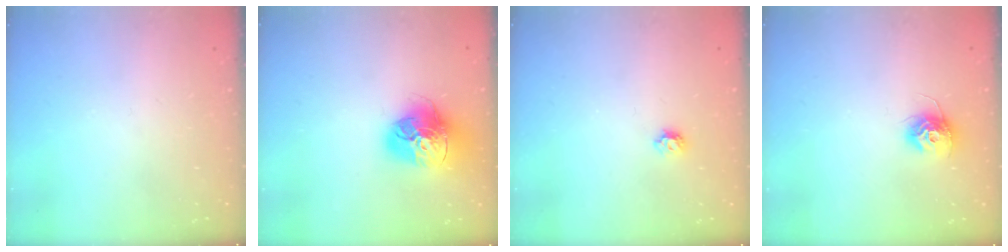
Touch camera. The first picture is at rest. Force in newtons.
{"total": 18.4, "press": 18.3, "slide": 1.8}
{"total": 4.9, "press": 4.9, "slide": 0.8}
{"total": 10.3, "press": 10.3, "slide": 0.4}